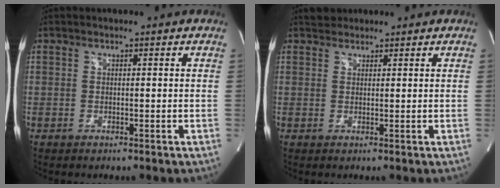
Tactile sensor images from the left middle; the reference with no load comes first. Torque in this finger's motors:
{"motor_torque": [0.09, -0.01, -0.06, 0.00]}